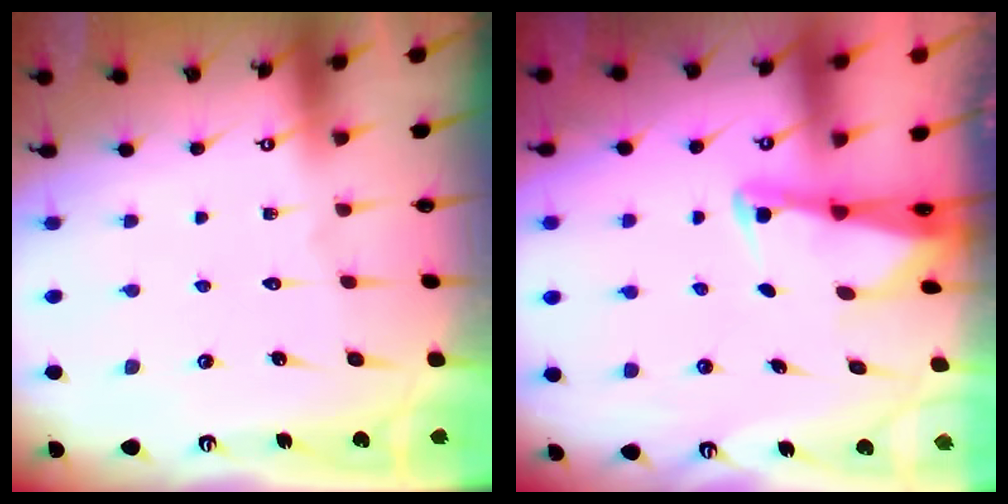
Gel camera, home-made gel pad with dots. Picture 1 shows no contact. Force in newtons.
{"total": 2.7, "press": 2.7, "slide": 0.2}